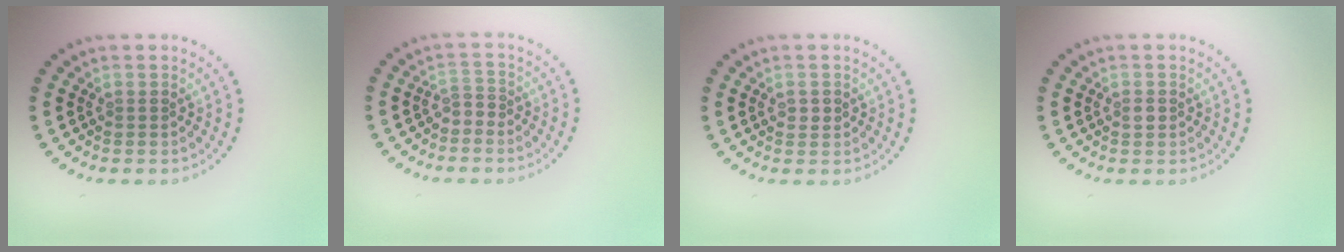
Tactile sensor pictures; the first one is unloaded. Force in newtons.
{"total": 1.0, "press": 0.8, "slide": 0.7}
{"total": 1.1, "press": 1.1, "slide": 0.1}
{"total": 1.0, "press": 1.0, "slide": 0.1}